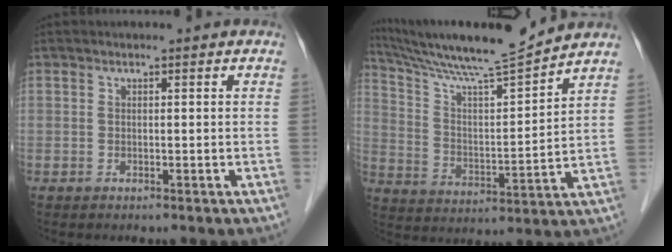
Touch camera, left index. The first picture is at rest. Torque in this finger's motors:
{"motor_torque": [0.40, -0.57, 0.39, 0.05]}